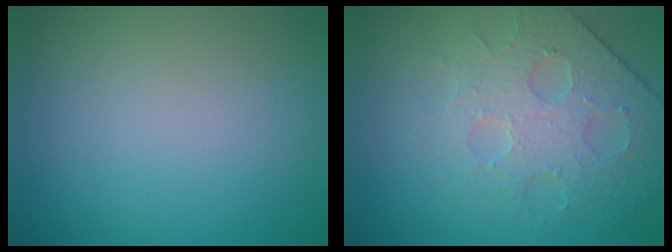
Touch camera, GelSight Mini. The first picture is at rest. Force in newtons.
{"total": 3.9, "press": 3.8, "slide": 1.1}